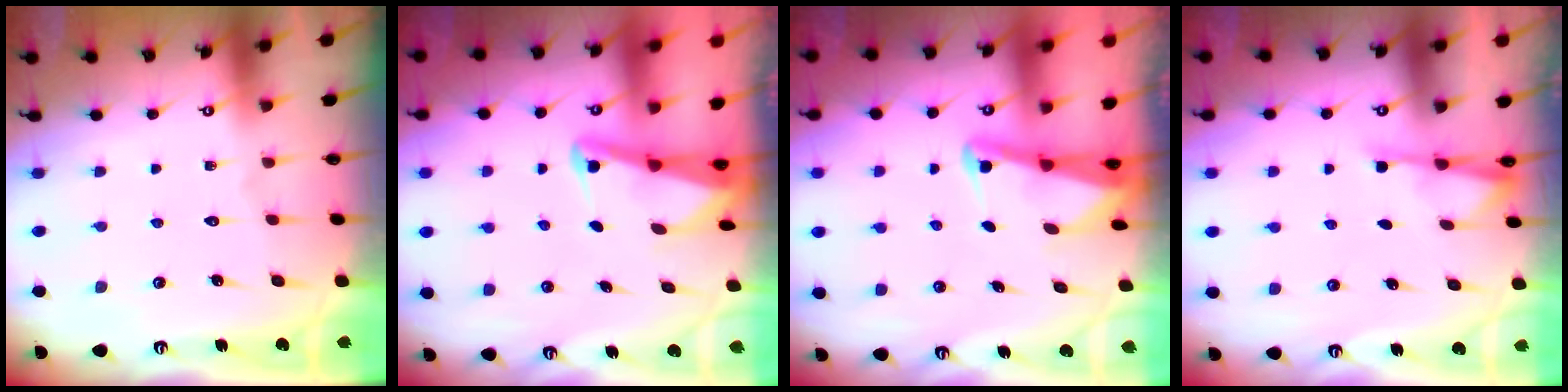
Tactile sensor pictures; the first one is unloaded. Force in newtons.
{"total": 2.7, "press": 2.6, "slide": 0.6}
{"total": 2.5, "press": 2.5, "slide": 0.4}
{"total": 2.4, "press": 2.3, "slide": 0.4}